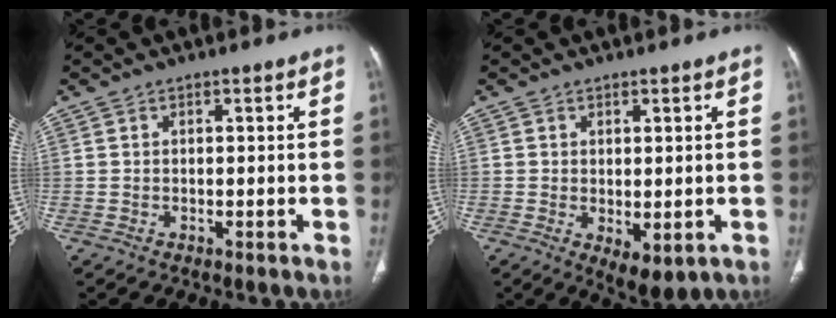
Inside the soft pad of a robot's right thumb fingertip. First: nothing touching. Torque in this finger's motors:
{"motor_torque": [-0.59, 0.44, -0.23, 0.09, 0.01]}